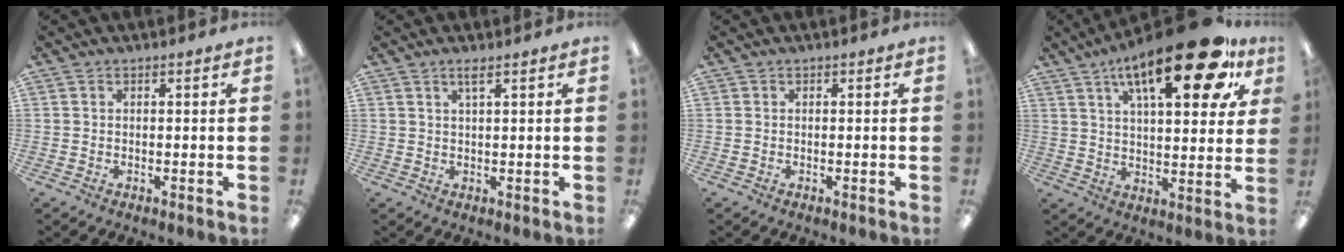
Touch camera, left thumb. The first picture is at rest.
{"total": 2.2, "force": [1.5, 0.1, 1.5], "torque": [-0.035, 0.001, 0.027]}
{"total": 0.0}
{"total": 23.3, "force": [12.5, 8.0, 17.9], "torque": [-0.266, -0.052, 0.193]}